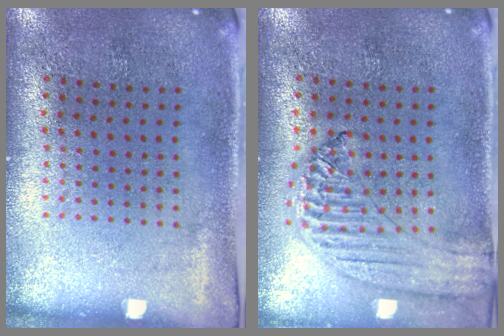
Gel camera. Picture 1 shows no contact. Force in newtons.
{"total": 1.3, "press": 1.2, "slide": 0.2}